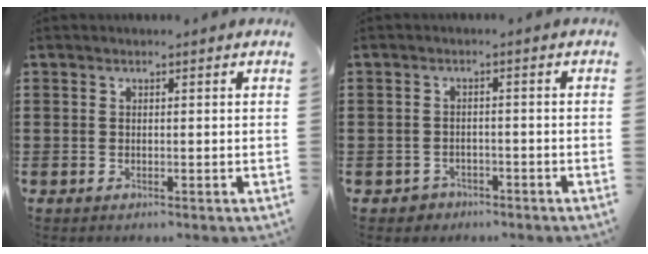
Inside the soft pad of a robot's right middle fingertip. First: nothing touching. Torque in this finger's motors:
{"motor_torque": [0.42, -0.20, 0.03, 0.00]}